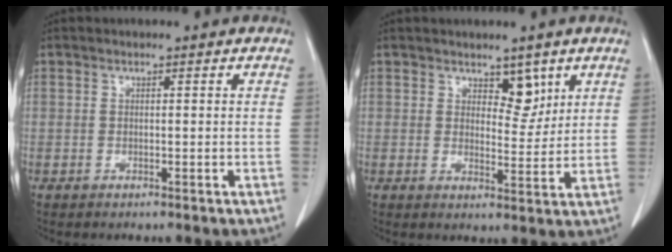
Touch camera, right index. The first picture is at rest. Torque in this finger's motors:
{"motor_torque": [-0.06, 0.18, 0.06, 0.00]}